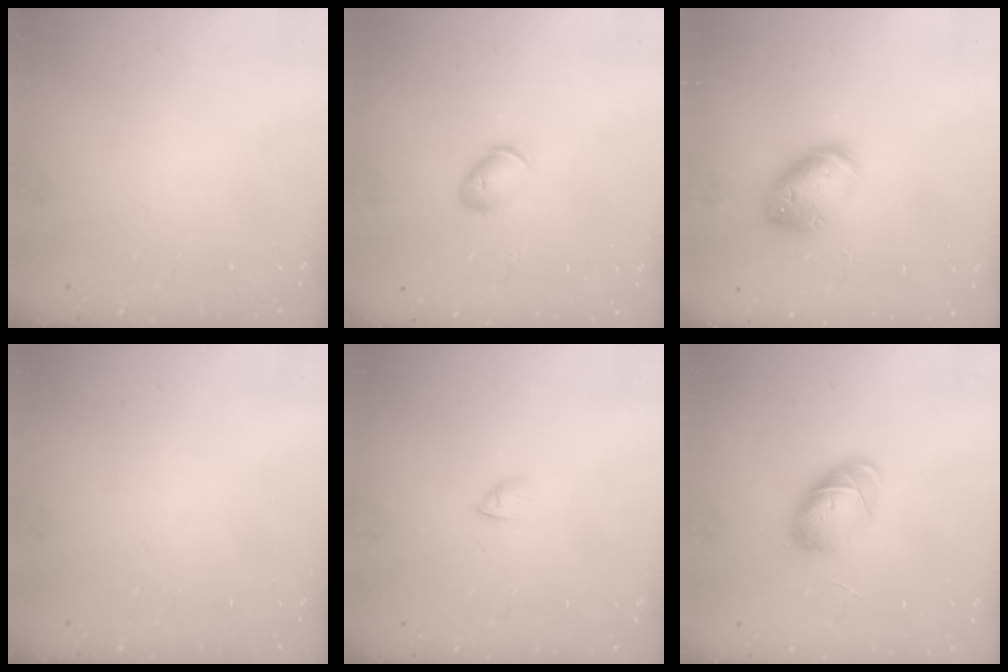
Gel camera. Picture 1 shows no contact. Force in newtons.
{"total": 7.0, "press": 6.9, "slide": 1.1}
{"total": 12.7, "press": 12.6, "slide": 1.9}
{"total": 0.0}
{"total": 2.8, "press": 2.7, "slide": 0.7}
{"total": 8.2, "press": 8.2, "slide": 0.5}